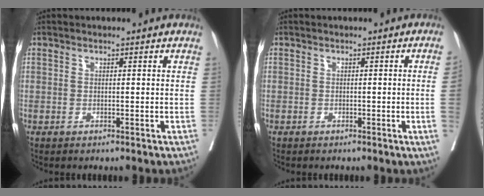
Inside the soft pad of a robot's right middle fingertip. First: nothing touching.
{"total": 2.2, "force": [-0.3, -0.9, 2.0], "torque": [-0.024, -0.005, -0.003]}